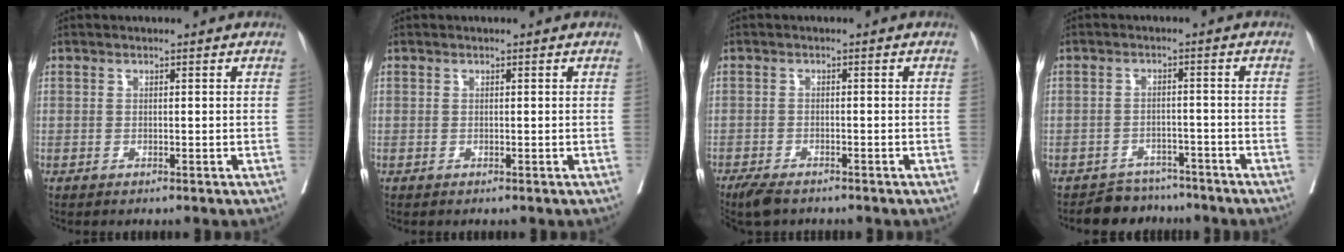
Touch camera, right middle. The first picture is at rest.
{"total": 0.0}
{"total": 5.1, "force": [-4.1, 1.5, 2.6], "torque": [-0.042, -0.011, -0.066]}
{"total": 5.2, "force": [-4.7, 2.1, -0.8], "torque": [0.022, 0.015, -0.072]}